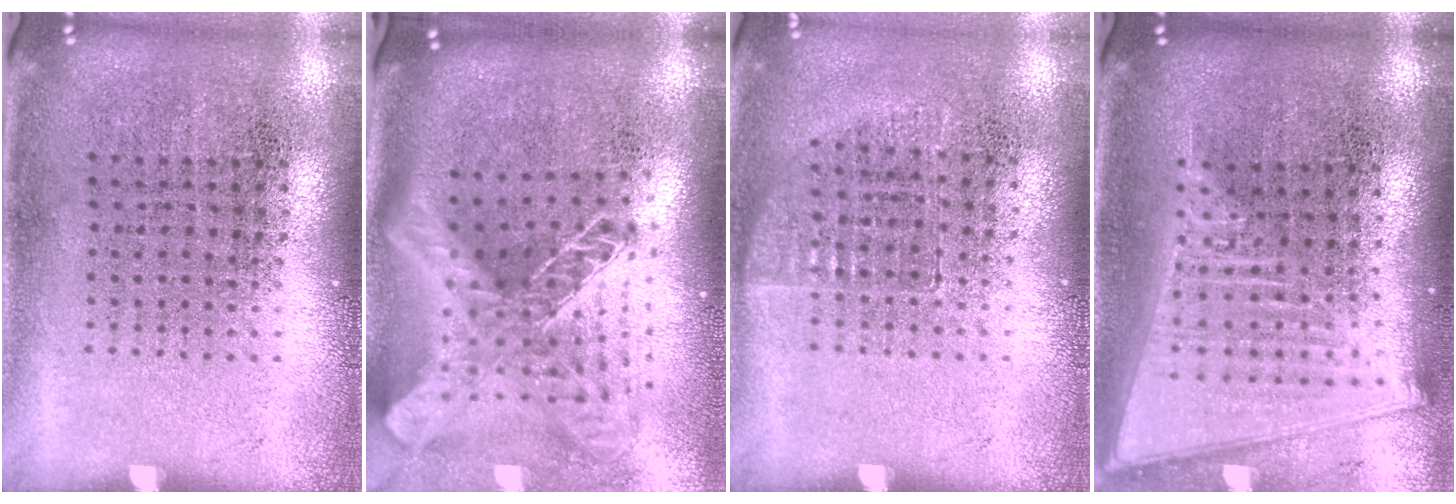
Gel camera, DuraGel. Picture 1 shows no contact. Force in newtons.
{"total": 2.6, "press": 1.9, "slide": 1.8}
{"total": 0.6, "press": 0.6, "slide": 0.2}
{"total": 2.2, "press": 1.8, "slide": 1.2}